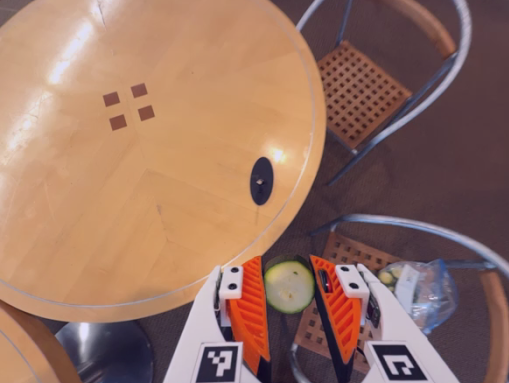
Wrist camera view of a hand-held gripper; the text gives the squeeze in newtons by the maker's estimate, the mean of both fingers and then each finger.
{"total": 8.5, "left": 8.2, "right": 8.8}